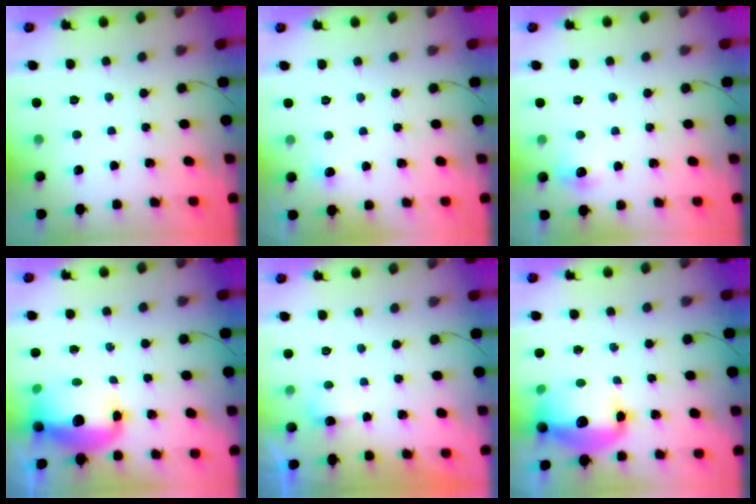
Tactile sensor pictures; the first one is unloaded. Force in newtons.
{"total": 2.9, "press": 2.7, "slide": 1.0}
{"total": 5.1, "press": 4.9, "slide": 1.2}
{"total": 14.1, "press": 13.8, "slide": 3.3}
{"total": 2.4, "press": 2.3, "slide": 0.6}
{"total": 13.6, "press": 13.3, "slide": 3.0}